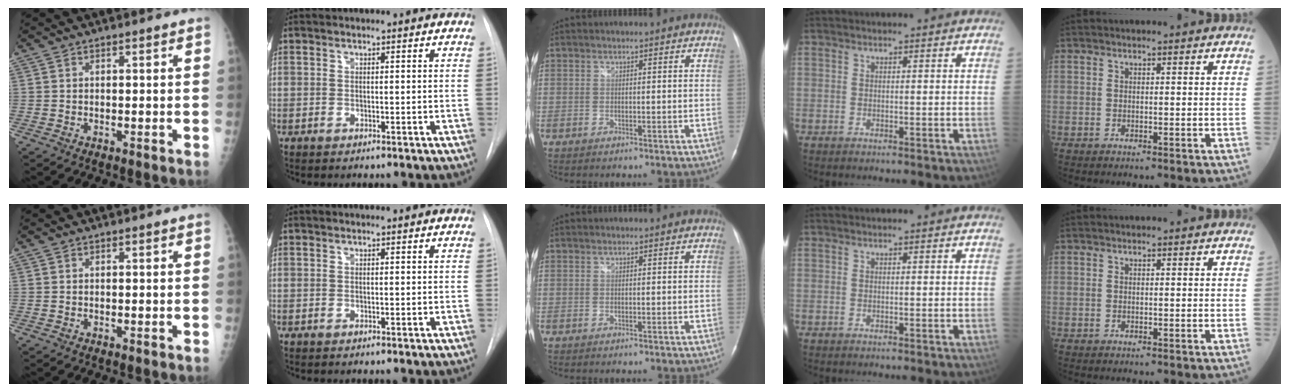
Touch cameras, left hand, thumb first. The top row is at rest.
{}